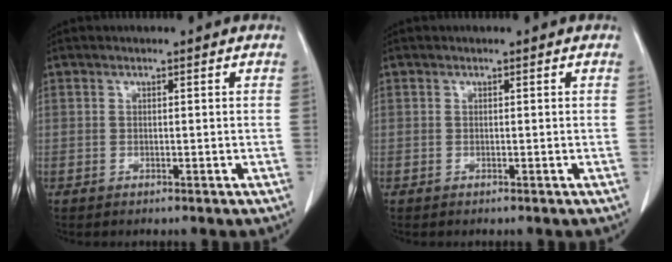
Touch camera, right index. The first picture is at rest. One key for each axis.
{"total": 0.0}